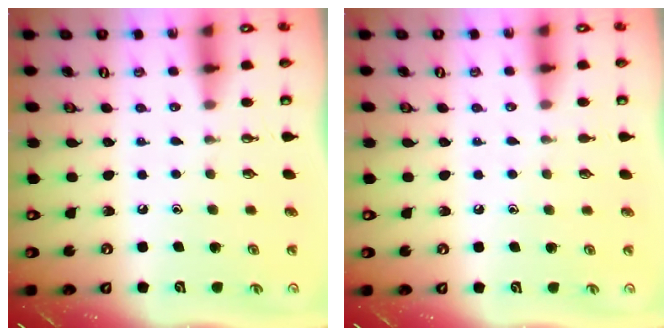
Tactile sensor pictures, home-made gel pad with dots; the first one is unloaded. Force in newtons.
{"total": 3.5, "press": 3.5, "slide": 0.3}